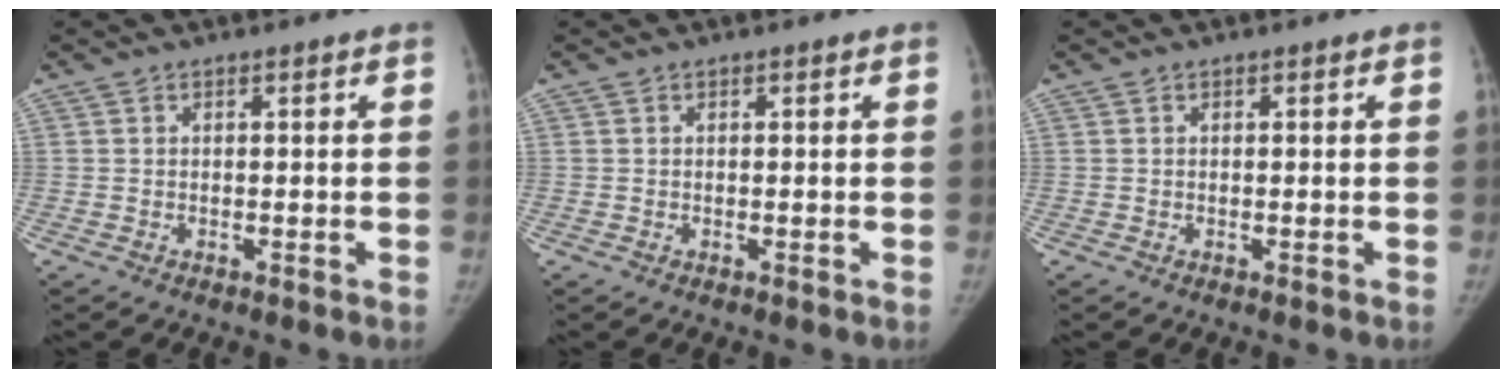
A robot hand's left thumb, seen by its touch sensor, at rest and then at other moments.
{"total": 0.0}
{"total": 0.0}